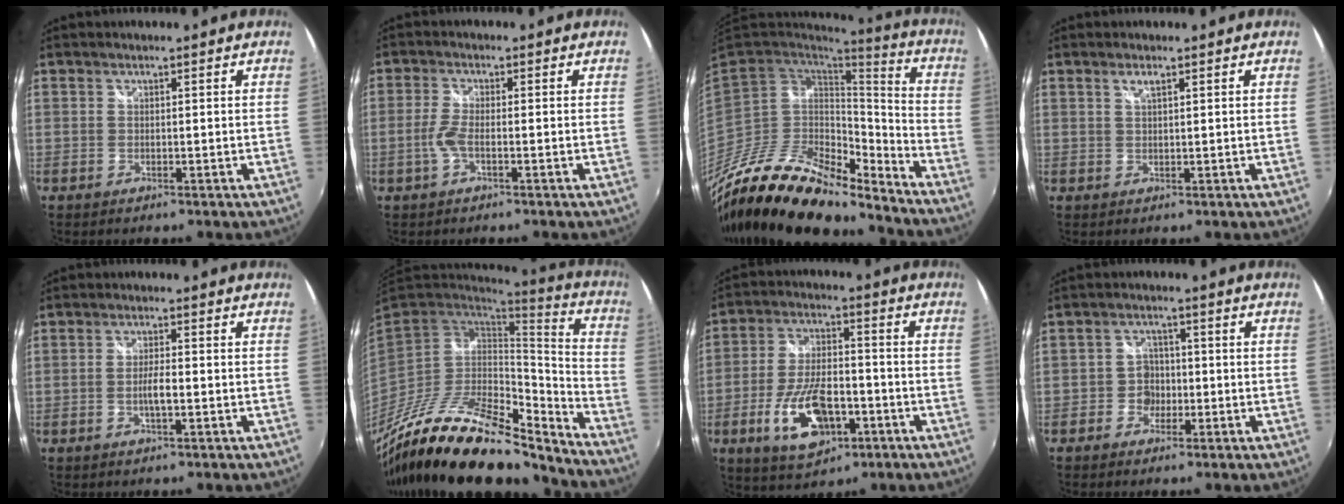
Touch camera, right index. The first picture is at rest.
{"total": 3.4, "force": [-1.2, 0.8, 3.1], "torque": [-0.074, 0.001, -0.026]}
{"total": 24.2, "force": [-19.9, 7.4, 11.5], "torque": [-0.218, -0.029, -0.355]}
{"total": 1.5, "force": [0.8, 0.3, 1.2], "torque": [-0.021, 0.001, 0.014]}
{"total": 2.9, "force": [-0.7, 0.5, 2.7], "torque": [-0.053, 0.001, -0.013]}
{"total": 28.0, "force": [-22.4, 8.5, 14.6], "torque": [-0.264, -0.025, -0.378]}
{"total": 13.5, "force": [-5.3, 6.6, 10.5], "torque": [-0.215, -0.002, -0.083]}
{"total": 3.7, "force": [-1.5, 3.3, 0.5], "torque": [-0.005, 0.014, -0.028]}